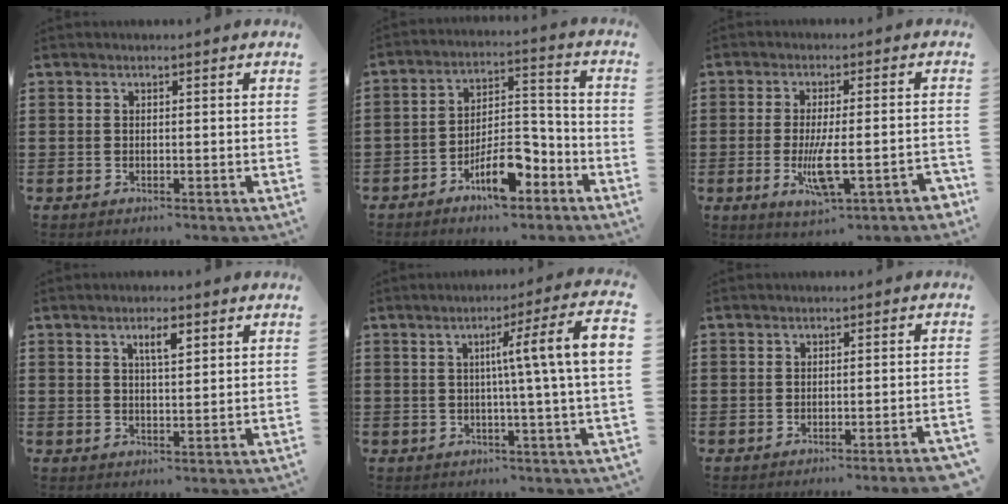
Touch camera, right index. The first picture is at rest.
{"total": 9.3, "force": [-5.8, 3.4, 6.4], "torque": [-0.109, 0.017, -0.102]}
{"total": 7.8, "force": [-2.3, 1.6, 7.3], "torque": [-0.145, -0.015, -0.042]}
{"total": 3.1, "force": [1.5, 0.8, 2.6], "torque": [-0.046, 0.002, 0.022]}
{"total": 9.0, "force": [1.0, -0.9, 8.9], "torque": [-0.156, -0.008, 0.007]}
{"total": 1.9, "force": [-1.5, -0.4, 1.1], "torque": [-0.018, -0.001, -0.029]}